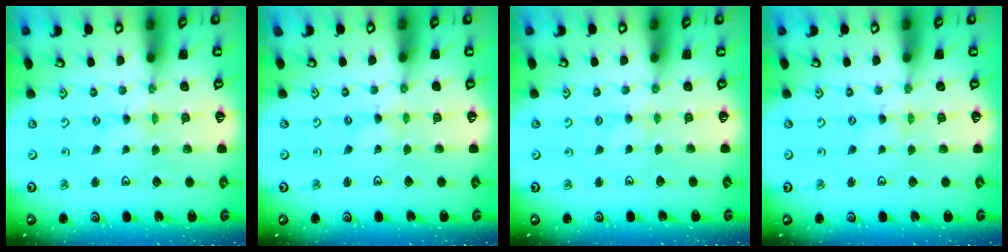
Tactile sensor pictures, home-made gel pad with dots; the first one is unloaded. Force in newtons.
{"total": 0.0}
{"total": 1.8, "press": 1.8, "slide": 0.4}
{"total": 0.0}